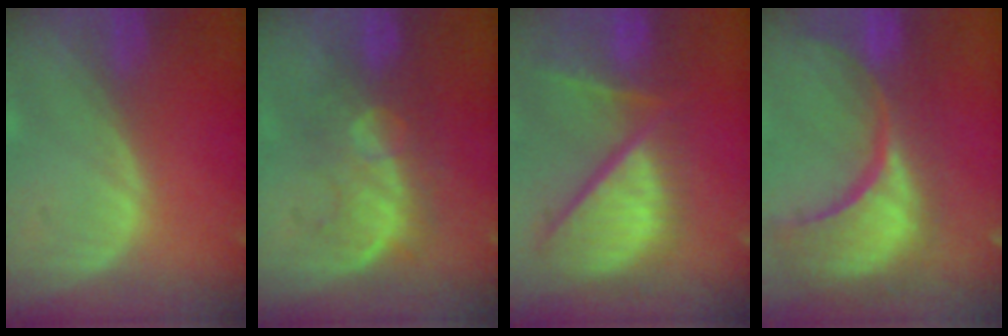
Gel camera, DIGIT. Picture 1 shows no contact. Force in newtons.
{"total": 8.0, "press": 7.8, "slide": 1.9}
{"total": 13.1, "press": 10.9, "slide": 7.2}
{"total": 15.4, "press": 12.2, "slide": 9.4}